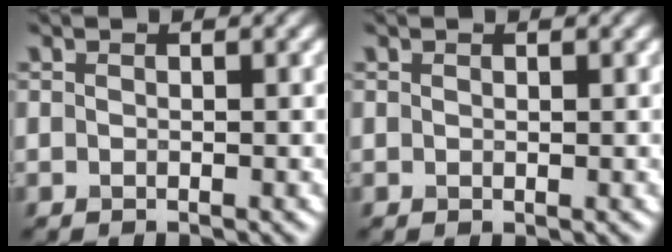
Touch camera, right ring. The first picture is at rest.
{"total": 0.0}